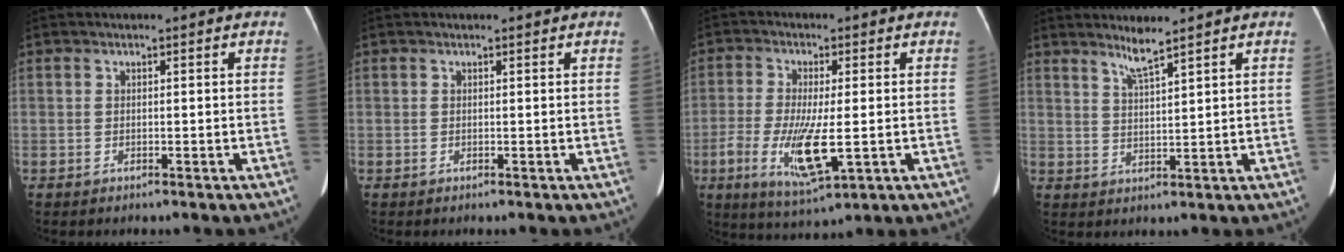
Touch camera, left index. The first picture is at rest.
{"total": 0.5, "force": [0.5, 0.1, 0.2], "torque": [-0.008, 0.001, 0.006]}
{"total": 9.3, "force": [-2.1, 2.2, 8.7], "torque": [-0.175, -0.024, -0.031]}
{"total": 3.2, "force": [2.7, -0.6, 1.7], "torque": [-0.037, -0.010, 0.055]}